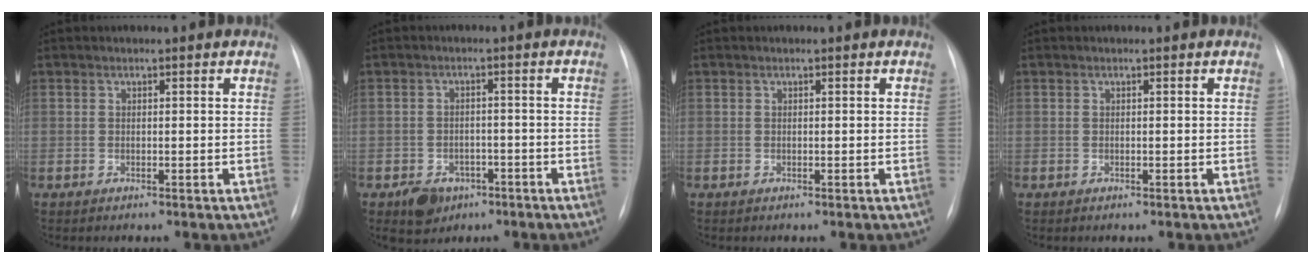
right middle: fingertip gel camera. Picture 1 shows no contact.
{"total": 5.0, "force": [-2.8, 3.7, 1.8], "torque": [-0.025, 0.006, -0.033]}
{"total": 0.0}
{"total": 0.0}